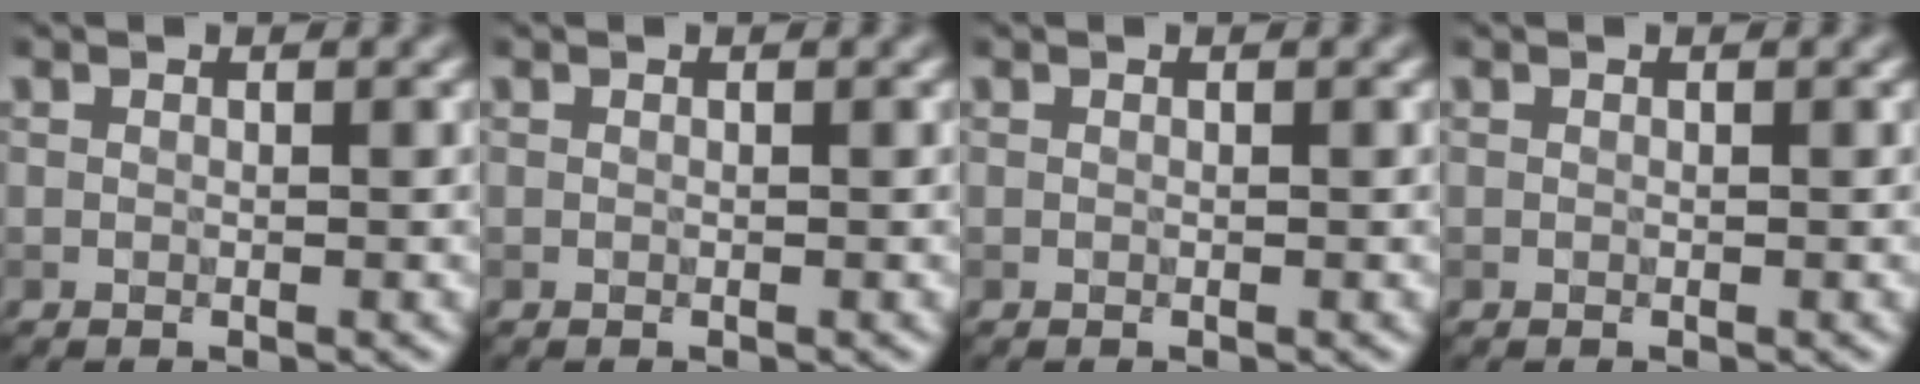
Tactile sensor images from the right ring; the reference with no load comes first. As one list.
[{"total": 0.0}, {"total": 0.0}, {"total": 0.0}]